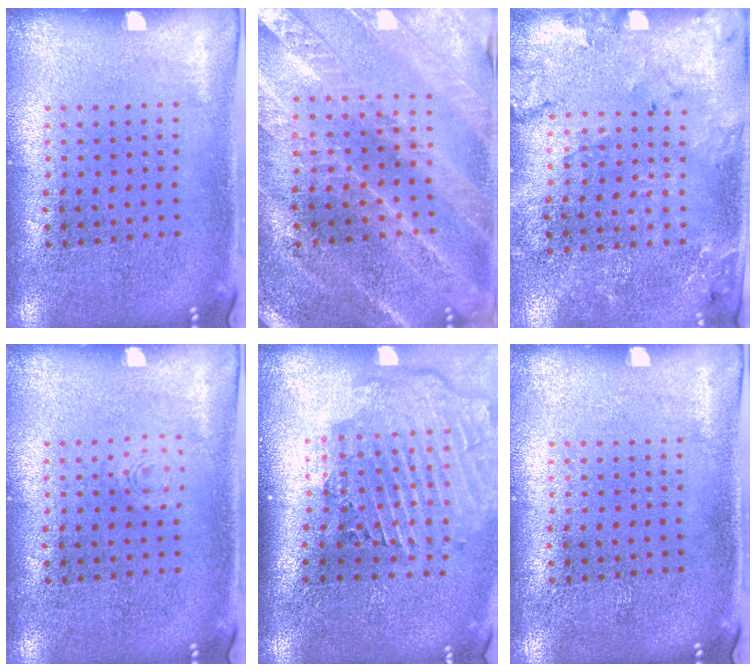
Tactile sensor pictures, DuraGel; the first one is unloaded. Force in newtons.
{"total": 2.4, "press": 2.4, "slide": 0.3}
{"total": 1.8, "press": 1.7, "slide": 0.5}
{"total": 0.6, "press": 0.6, "slide": 0.2}
{"total": 2.9, "press": 2.2, "slide": 1.8}
{"total": 0.0}